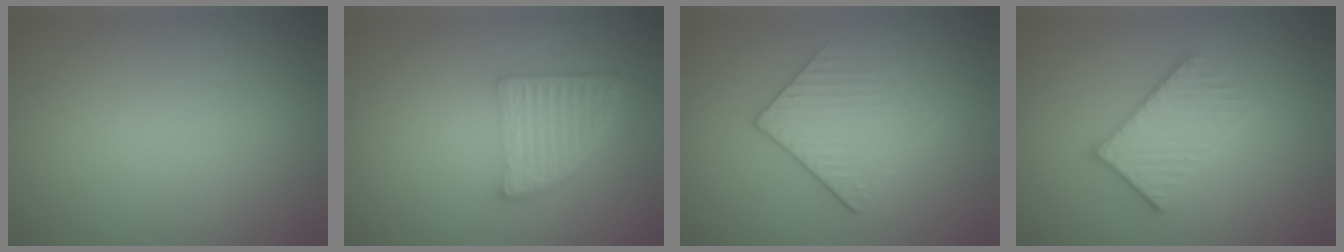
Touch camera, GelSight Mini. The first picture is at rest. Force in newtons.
{"total": 4.7, "press": 3.3, "slide": 3.3}
{"total": 3.0, "press": 2.8, "slide": 1.2}
{"total": 3.6, "press": 3.1, "slide": 1.7}